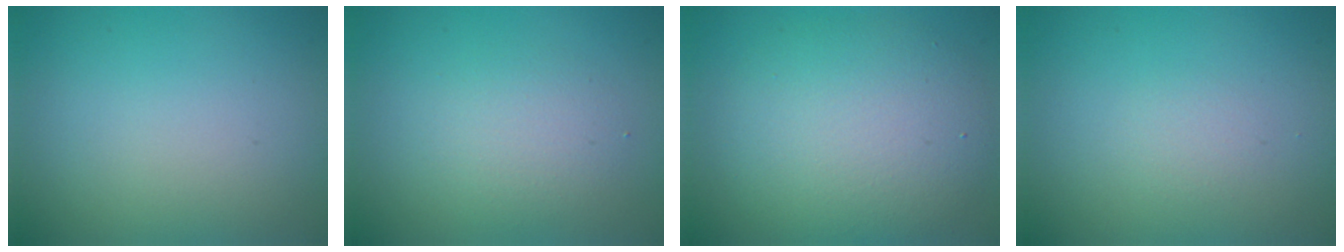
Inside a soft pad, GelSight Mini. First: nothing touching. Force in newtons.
{"total": 2.3, "press": 2.3, "slide": 0.2}
{"total": 6.9, "press": 6.9, "slide": 0.1}
{"total": 0.8, "press": 0.8, "slide": 0.1}